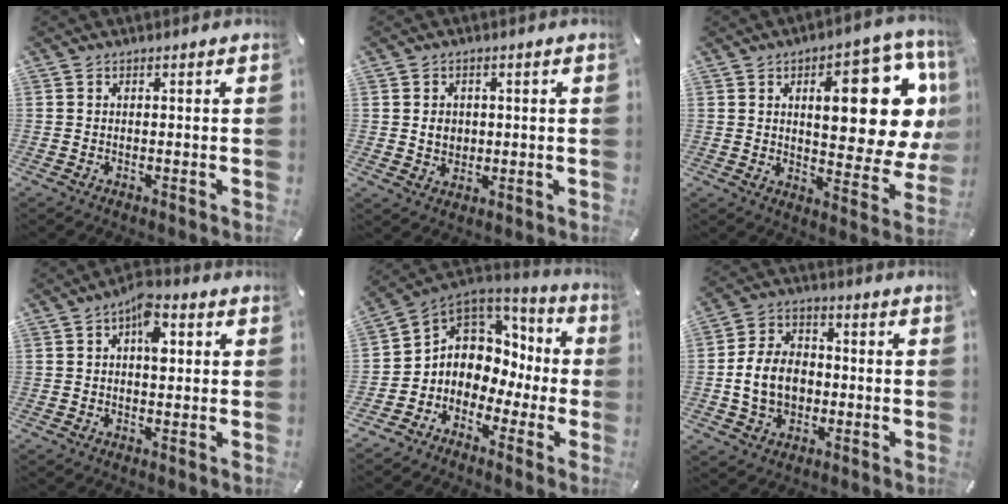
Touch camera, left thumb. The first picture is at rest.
{"total": 3.6, "force": [0.4, 3.4, 1.1], "torque": [-0.014, -0.003, 0.004]}
{"total": 21.0, "force": [7.6, 8.8, 17.5], "torque": [-0.224, -0.049, 0.111]}
{"total": 7.1, "force": [1.7, 3.9, 5.7], "torque": [-0.073, -0.003, 0.022]}
{"total": 7.4, "force": [0.6, 7.1, 1.9], "torque": [-0.054, -0.027, 0.015]}
{"total": 10.7, "force": [-1.3, 8.7, 6.1], "torque": [-0.138, 0.019, -0.022]}